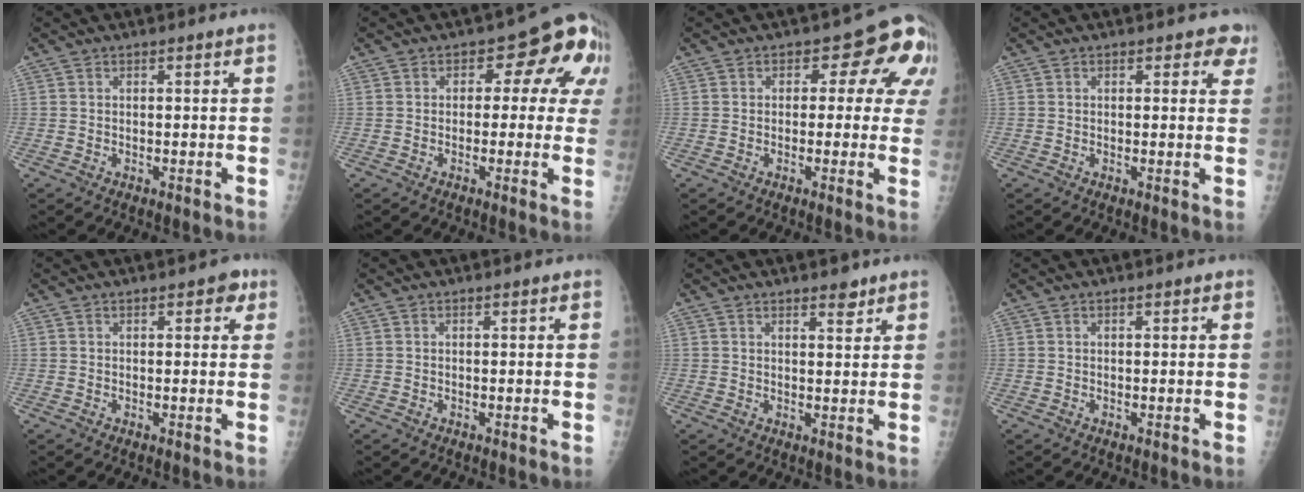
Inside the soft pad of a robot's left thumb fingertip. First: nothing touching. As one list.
[{"total": 10.4, "force": [2.1, 6.6, 7.8], "torque": [-0.032, 0.019, 0.009]}, {"total": 10.1, "force": [2.6, 6.3, 7.5], "torque": [-0.025, 0.007, 0.015]}, {"total": 3.3, "force": [2.1, 2.0, 1.6], "torque": [0.017, -0.007, 0.015]}, {"total": 2.2, "force": [1.1, 1.3, 1.4], "torque": [0.000, 0.001, 0.008]}, {"total": 0.0}, {"total": 2.7, "force": [2.0, 1.0, 1.4], "torque": [-0.011, -0.014, 0.029]}, {"total": 0.0}]